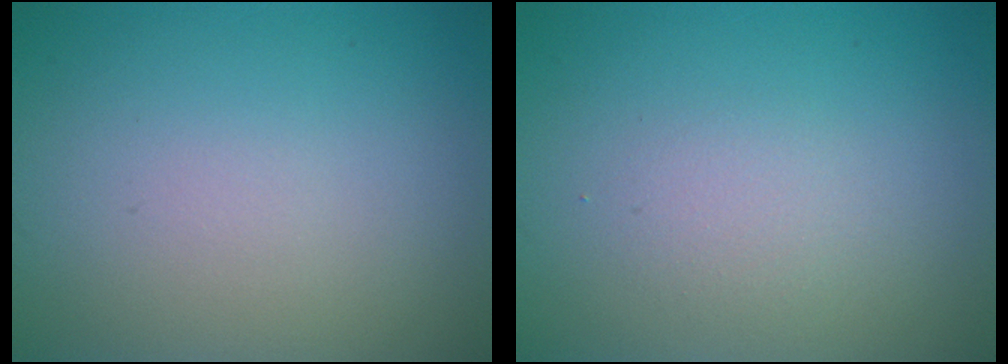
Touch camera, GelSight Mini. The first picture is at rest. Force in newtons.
{"total": 1.4, "press": 1.3, "slide": 0.1}